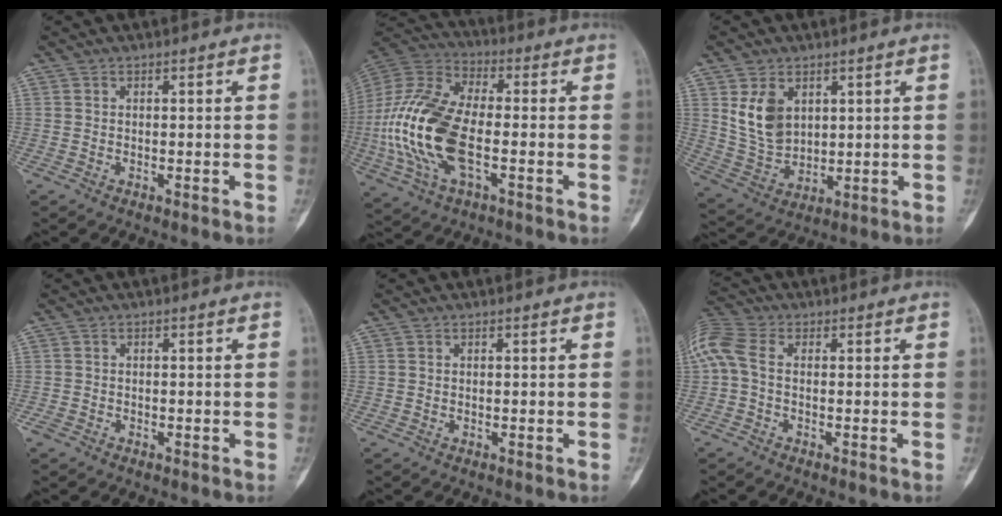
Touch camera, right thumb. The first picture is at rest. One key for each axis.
{"total": 20.6, "fx": -3.7, "fy": 10.3, "fz": 17.5, "tx": -0.382, "ty": 0.018, "tz": -0.068}
{"total": 9.1, "fx": 3.3, "fy": 6.3, "fz": 5.6, "tx": -0.087, "ty": -0.017, "tz": 0.081}
{"total": 1.1, "fx": -0.8, "fy": 0.7, "fz": 0.3, "tx": -0.005, "ty": 0.003, "tz": -0.017}
{"total": 0.0}
{"total": 7.8, "fx": 0.1, "fy": 4.6, "fz": 6.3, "tx": -0.161, "ty": 0.021, "tz": -0.007}